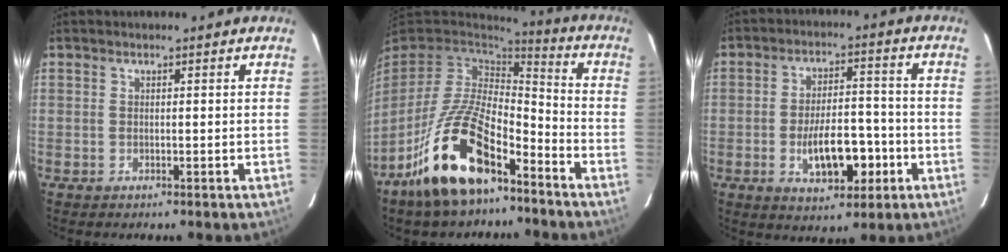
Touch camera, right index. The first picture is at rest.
{"total": 17.1, "force": [-10.5, 5.9, 12.2], "torque": [-0.249, -0.006, -0.197]}
{"total": 10.1, "force": [-3.2, 4.3, 8.5], "torque": [-0.147, 0.010, -0.048]}